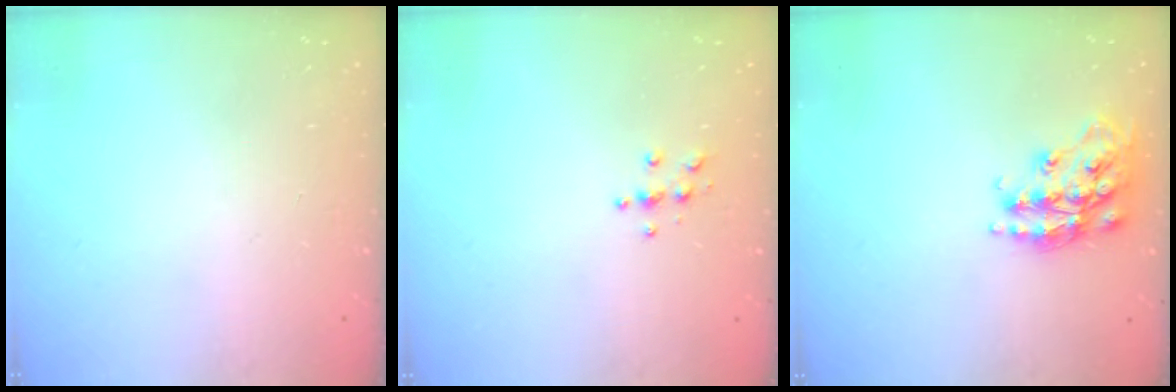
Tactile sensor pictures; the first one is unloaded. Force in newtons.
{"total": 3.9, "press": 3.9, "slide": 0.4}
{"total": 17.2, "press": 17.2, "slide": 1.2}